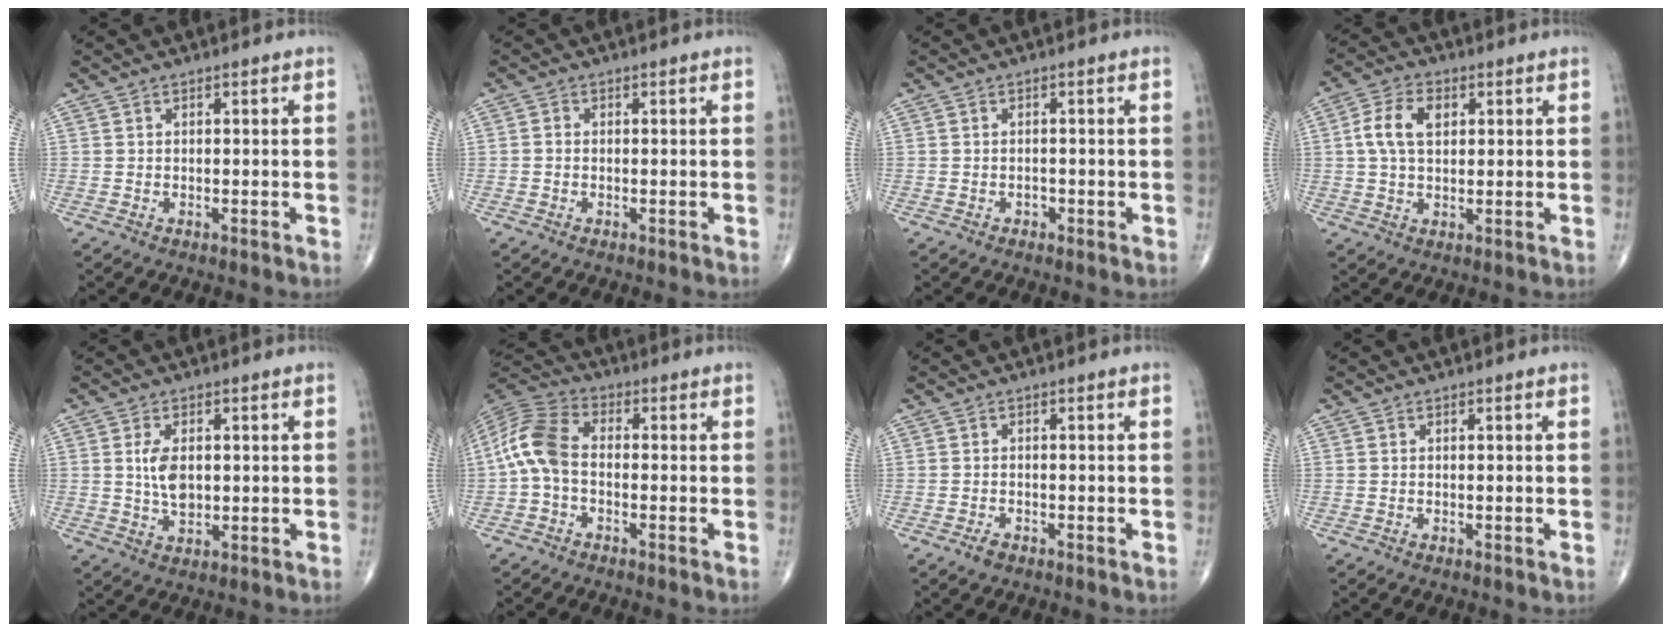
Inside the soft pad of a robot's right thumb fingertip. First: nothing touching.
{"total": 0.9, "force": [-0.2, 0.7, 0.5], "torque": [-0.006, 0.001, -0.007]}
{"total": 1.0, "force": [-0.5, 0.7, 0.5], "torque": [-0.004, 0.003, -0.009]}
{"total": 7.5, "force": [1.6, 4.6, 5.6], "torque": [-0.109, 0.012, 0.029]}
{"total": 5.9, "force": [0.8, 3.3, 4.8], "torque": [-0.082, -0.007, 0.018]}
{"total": 9.7, "force": [-1.0, 6.0, 7.6], "torque": [-0.161, 0.030, -0.035]}
{"total": 1.2, "force": [-0.8, 0.7, 0.6], "torque": [-0.014, 0.000, -0.016]}
{"total": 0.0}